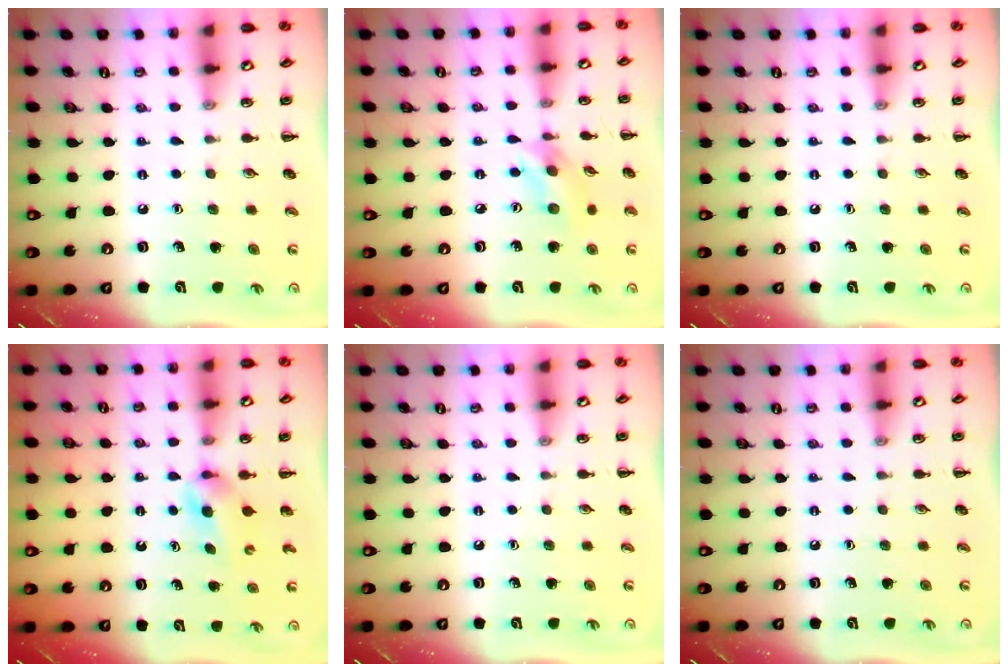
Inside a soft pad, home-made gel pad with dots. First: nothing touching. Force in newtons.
{"total": 6.9, "press": 6.8, "slide": 0.9}
{"total": 0.0}
{"total": 3.7, "press": 3.5, "slide": 1.1}
{"total": 0.0}
{"total": 0.0}